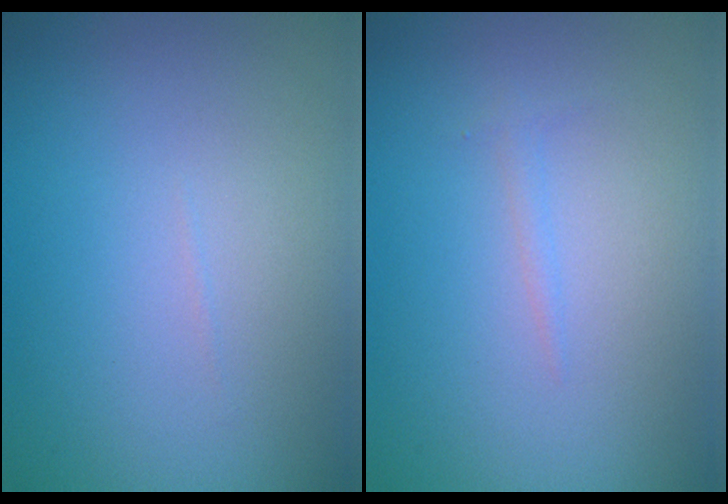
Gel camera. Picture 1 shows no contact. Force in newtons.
{"total": 0.7, "press": 0.7, "slide": 0.0}